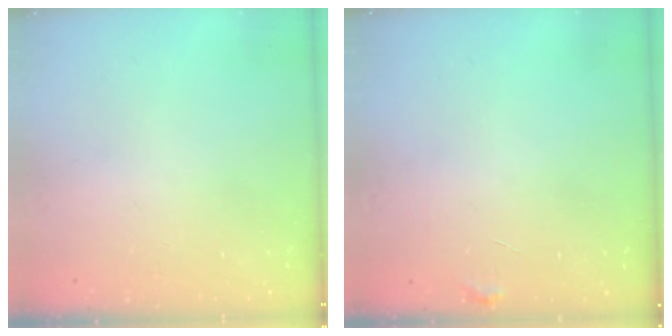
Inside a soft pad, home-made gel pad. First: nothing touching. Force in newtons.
{"total": 5.7, "press": 5.7, "slide": 0.3}